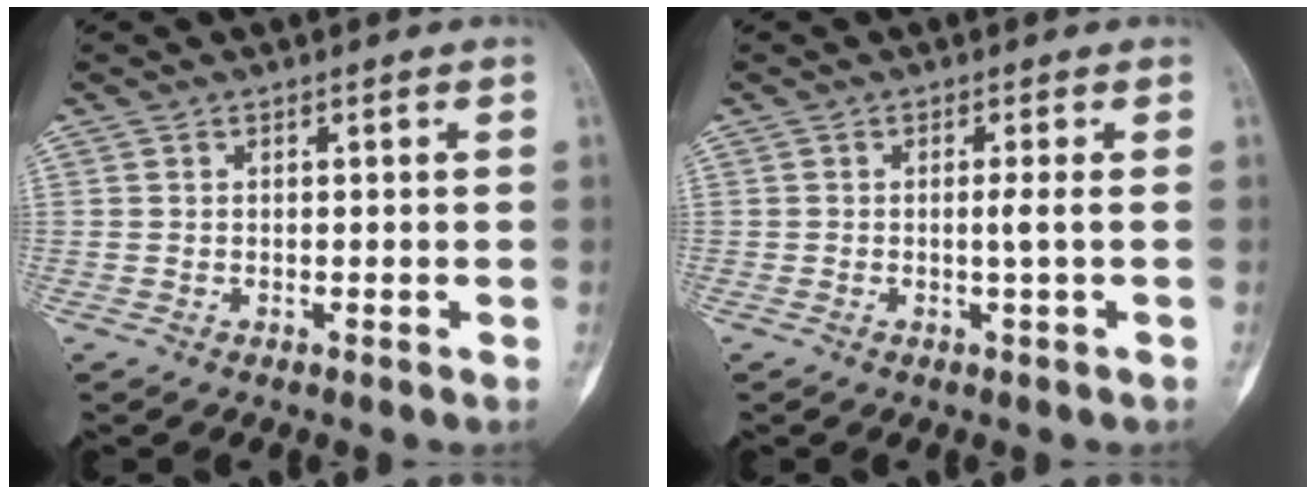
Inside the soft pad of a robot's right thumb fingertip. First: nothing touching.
{"total": 1.8, "force": [-0.2, -0.6, 1.7], "torque": [-0.033, -0.003, -0.004]}